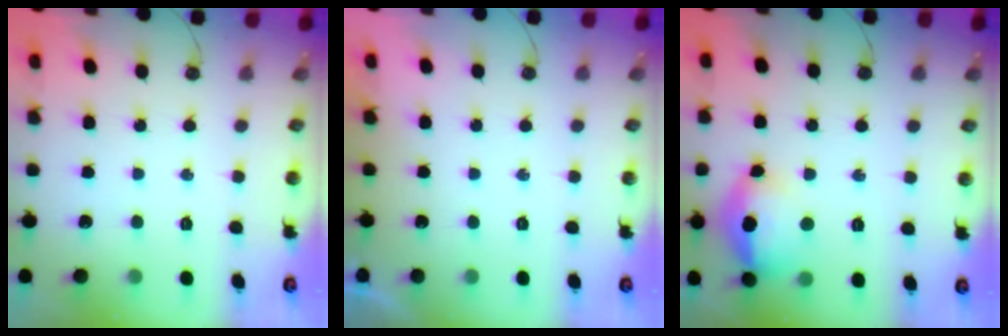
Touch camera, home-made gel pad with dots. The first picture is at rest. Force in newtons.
{"total": 0.0}
{"total": 20.4, "press": 16.5, "slide": 12.0}